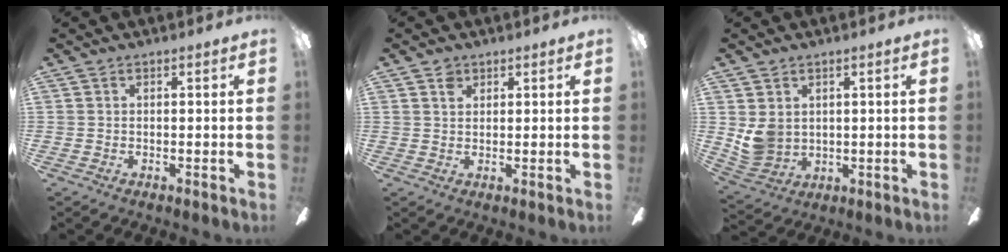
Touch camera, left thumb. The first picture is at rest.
{"total": 2.4, "force": [1.6, 1.7, 0.8], "torque": [-0.011, -0.001, 0.028]}
{"total": 6.0, "force": [2.1, 5.0, 2.5], "torque": [-0.062, 0.000, 0.042]}